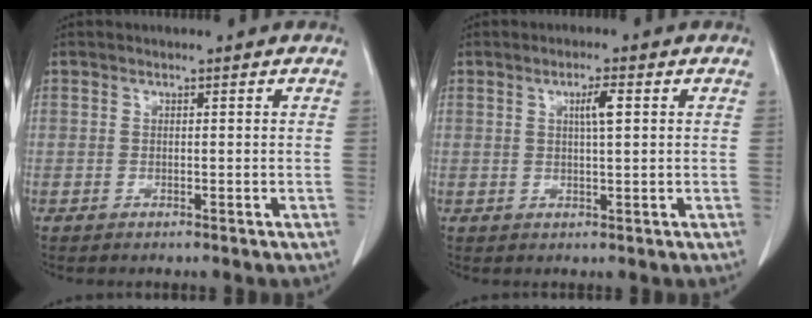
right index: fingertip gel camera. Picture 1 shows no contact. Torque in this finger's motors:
{"motor_torque": [0.10, 0.05, 0.02, 0.03]}